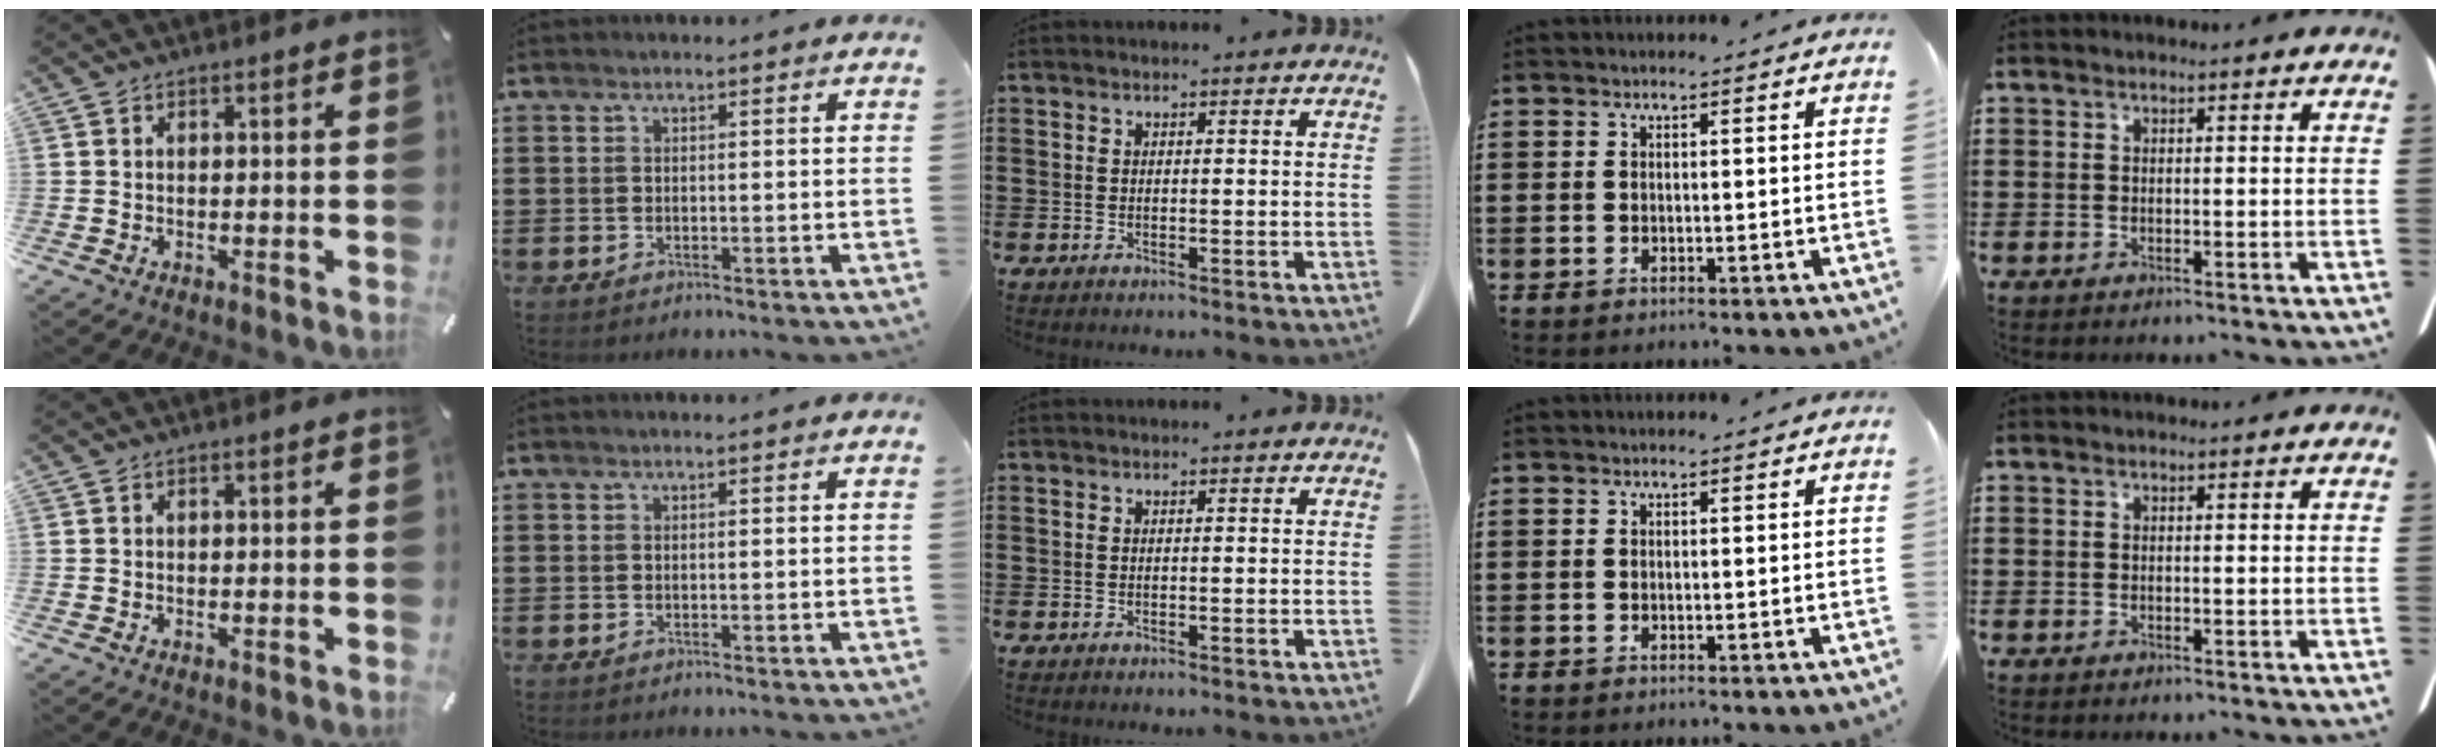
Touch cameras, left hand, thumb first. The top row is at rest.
{}